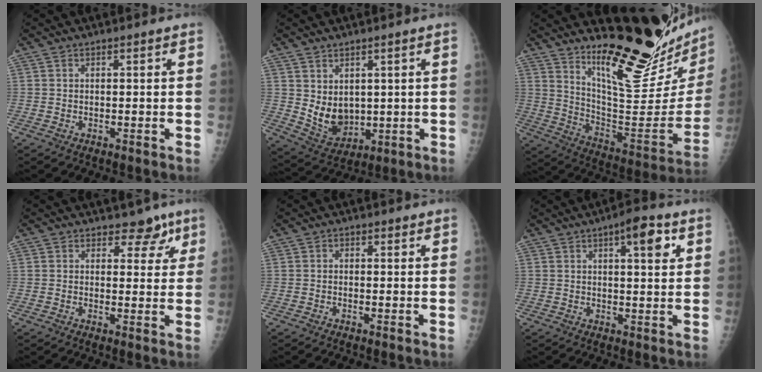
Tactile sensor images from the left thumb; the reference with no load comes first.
{"total": 7.6, "force": [1.3, 5.5, 5.1], "torque": [-0.064, -0.025, 0.050]}
{"total": 26.5, "force": [20.6, 5.1, 15.9], "torque": [-0.203, -0.177, 0.304]}
{"total": 4.5, "force": [3.0, 3.0, 1.7], "torque": [0.016, -0.012, 0.031]}
{"total": 0.6, "force": [-0.1, 0.4, 0.4], "torque": [0.000, 0.001, -0.008]}
{"total": 6.8, "force": [2.9, 2.1, 5.8], "torque": [-0.068, -0.007, 0.035]}